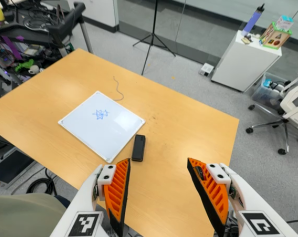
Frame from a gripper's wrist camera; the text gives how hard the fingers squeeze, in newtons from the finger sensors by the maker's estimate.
{"total": 0.0}